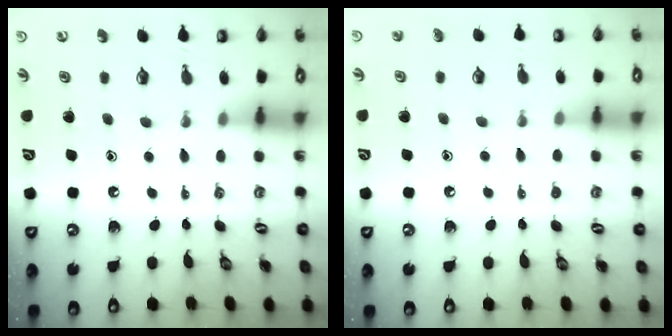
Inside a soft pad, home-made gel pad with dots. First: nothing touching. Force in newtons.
{"total": 3.2, "press": 3.2, "slide": 0.4}